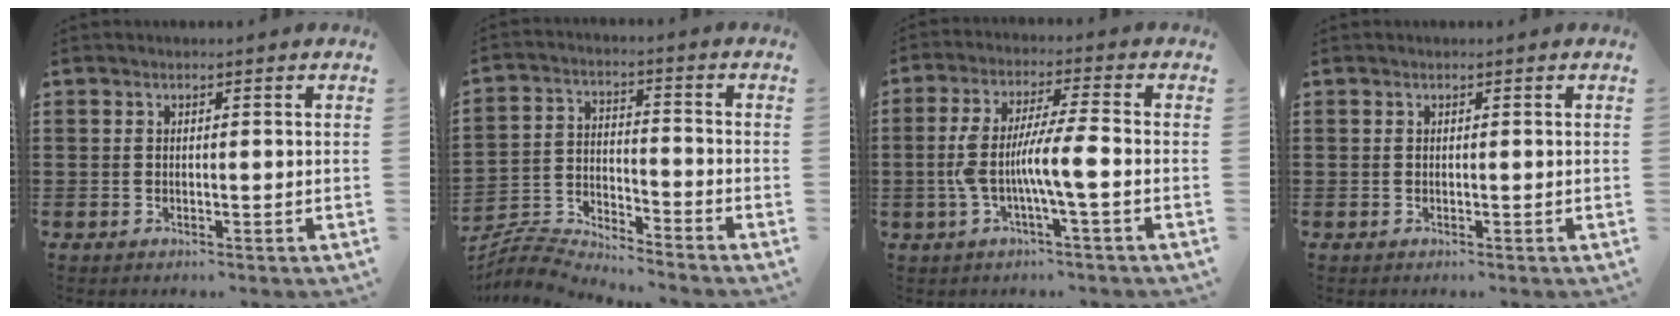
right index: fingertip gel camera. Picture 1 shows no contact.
{"total": 5.4, "force": [-5.4, 0.4, 0.4], "torque": [-0.028, -0.005, -0.116]}
{"total": 7.7, "force": [-2.0, 0.5, 7.5], "torque": [-0.151, -0.007, -0.044]}
{"total": 0.0}